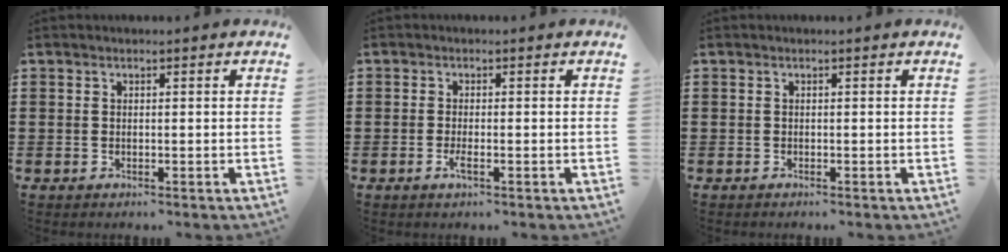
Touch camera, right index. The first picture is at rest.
{"total": 1.8, "force": [-0.9, 0.3, 1.5], "torque": [-0.032, -0.005, -0.018]}
{"total": 0.6, "force": [-0.6, -0.1, -0.1], "torque": [0.001, -0.003, -0.011]}